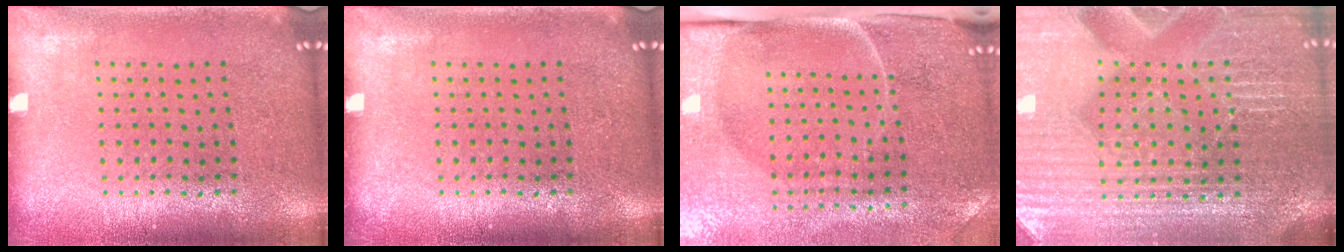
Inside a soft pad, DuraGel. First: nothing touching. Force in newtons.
{"total": 0.0}
{"total": 4.9, "press": 3.9, "slide": 2.9}
{"total": 4.7, "press": 4.5, "slide": 1.4}